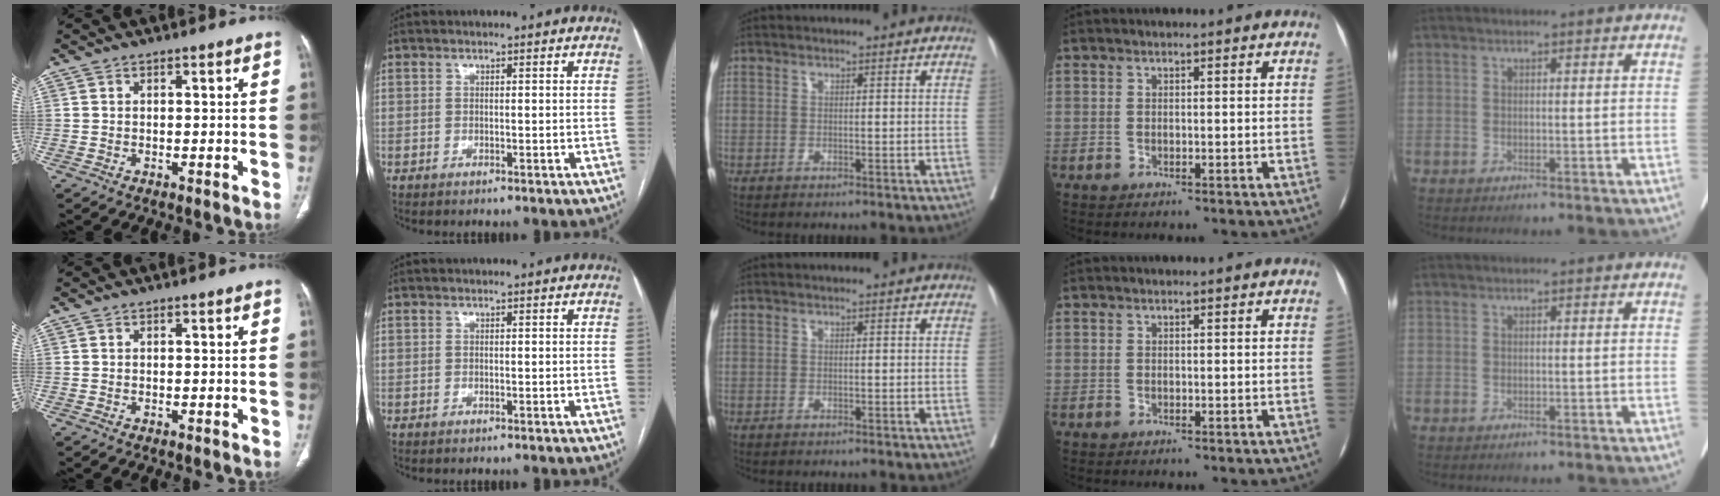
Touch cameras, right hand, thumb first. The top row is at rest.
{}